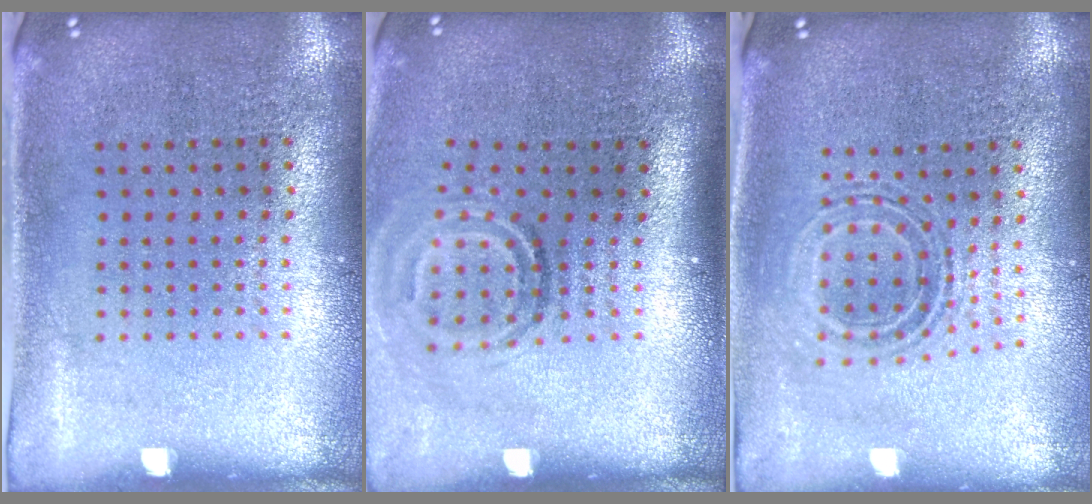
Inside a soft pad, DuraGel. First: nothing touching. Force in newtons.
{"total": 1.9, "press": 1.2, "slide": 1.4}
{"total": 0.9, "press": 0.8, "slide": 0.3}